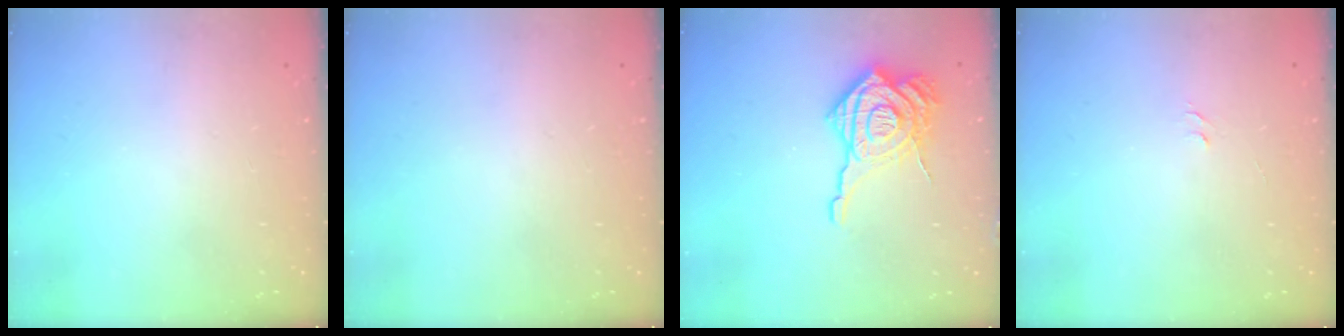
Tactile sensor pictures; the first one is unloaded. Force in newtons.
{"total": 0.0}
{"total": 17.7, "press": 17.6, "slide": 1.8}
{"total": 3.8, "press": 3.8, "slide": 0.3}